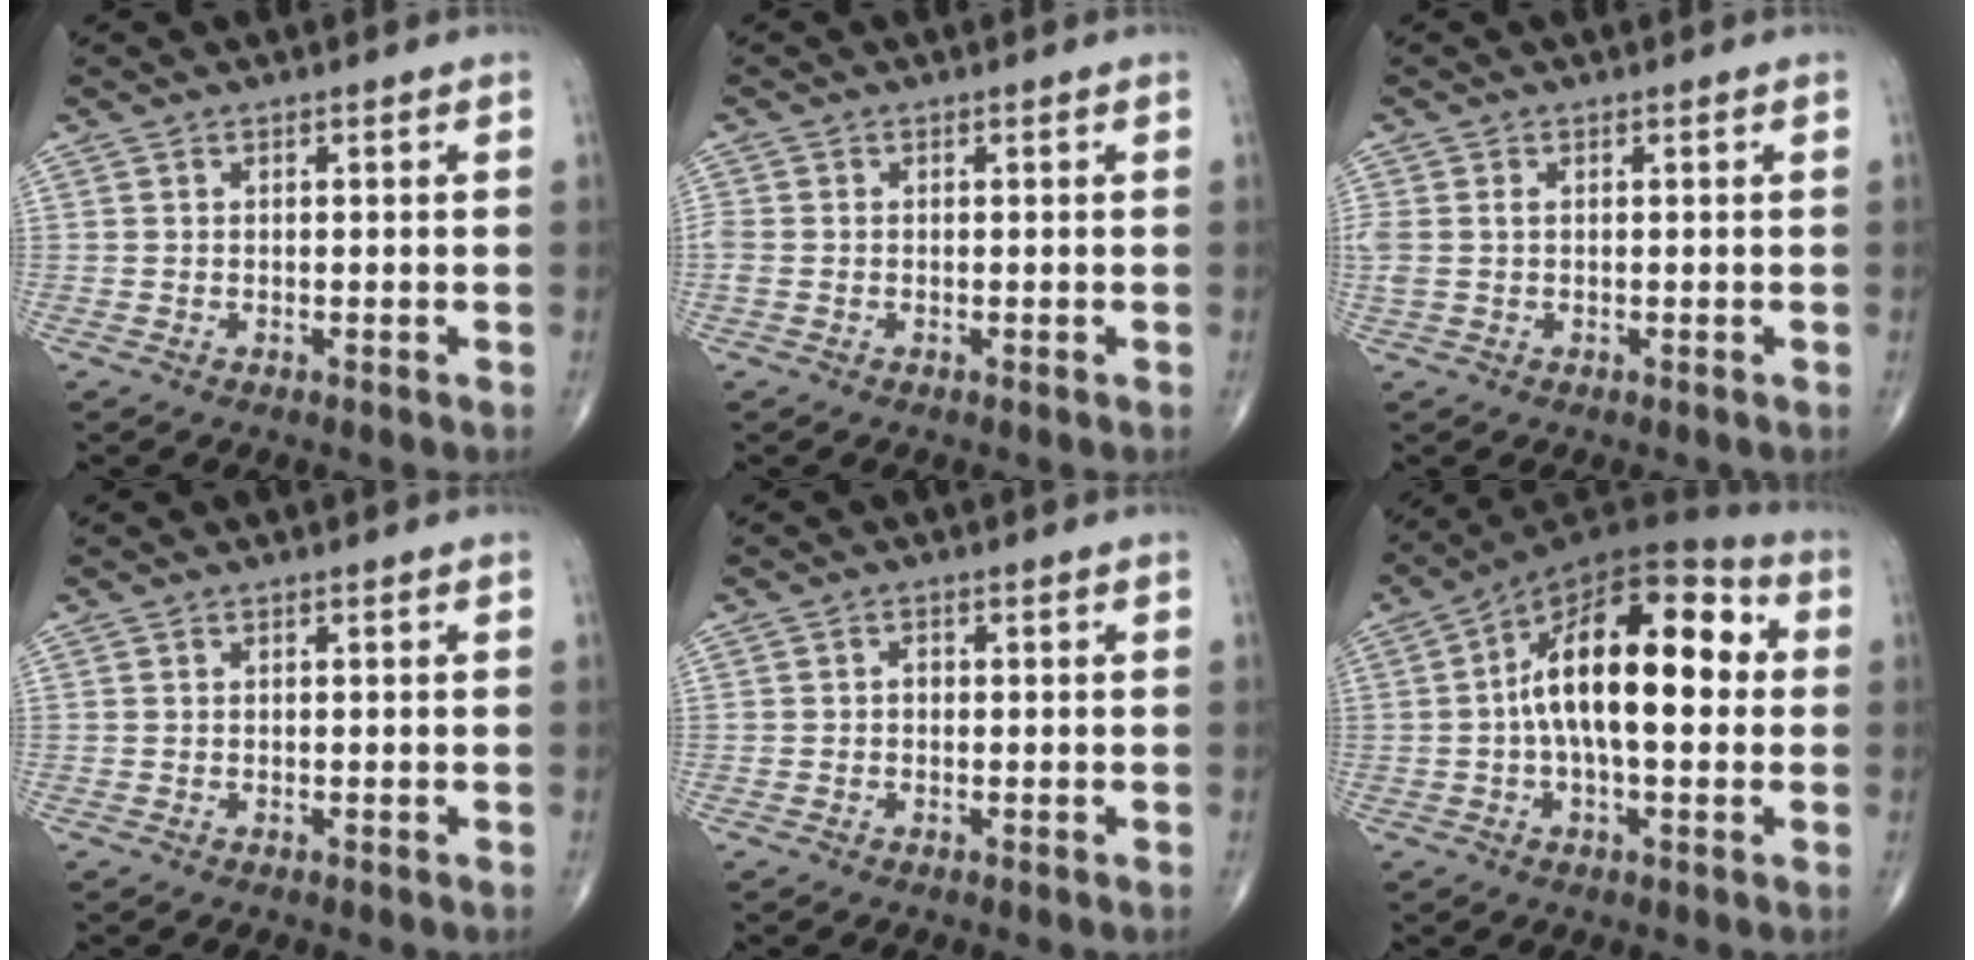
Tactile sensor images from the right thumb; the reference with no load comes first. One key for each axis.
{"total": 1.5, "fx": -0.2, "fy": 1.1, "fz": 1.0, "tx": -0.034, "ty": 0.002, "tz": -0.005}
{"total": 2.4, "fx": 0.3, "fy": 1.5, "fz": 1.9, "tx": -0.065, "ty": 0.011, "tz": 0.009}
{"total": 0.0}
{"total": 1.0, "fx": -0.1, "fy": 0.8, "fz": 0.6, "tx": -0.005, "ty": 0.004, "tz": -0.005}
{"total": 19.3, "fx": 1.8, "fy": 8.8, "fz": 17.1, "tx": -0.256, "ty": 0.035, "tz": 0.015}